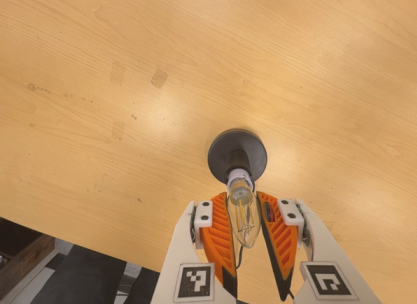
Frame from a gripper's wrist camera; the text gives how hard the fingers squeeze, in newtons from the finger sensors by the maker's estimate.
{"total": 12.3, "left": 12.2, "right": 12.5}